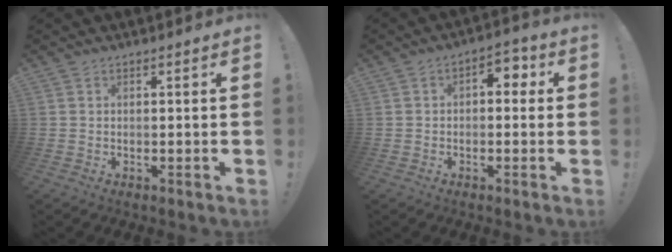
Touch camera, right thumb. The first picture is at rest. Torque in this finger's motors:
{"motor_torque": [0.83, 0.94, 0.61, 0.03, -0.02]}